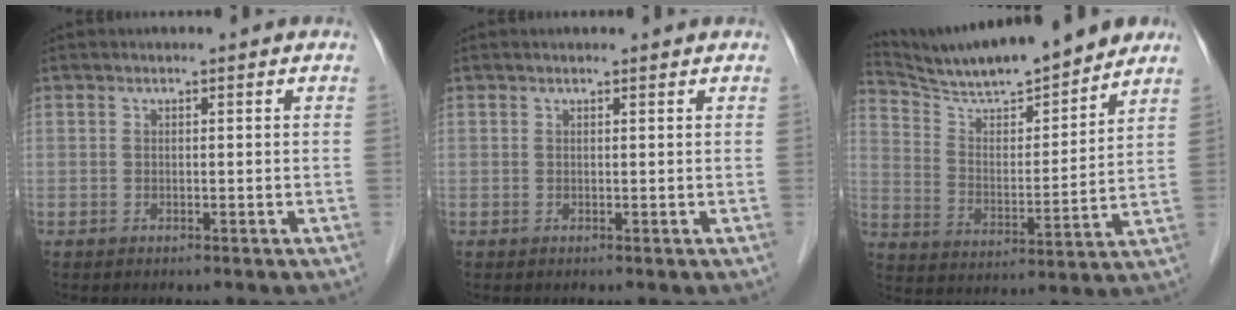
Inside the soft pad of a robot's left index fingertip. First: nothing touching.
{"total": 1.6, "force": [1.5, 0.1, 0.4], "torque": [-0.008, 0.010, 0.020]}
{"total": 16.6, "force": [15.1, 1.6, 6.6], "torque": [-0.122, 0.000, 0.251]}